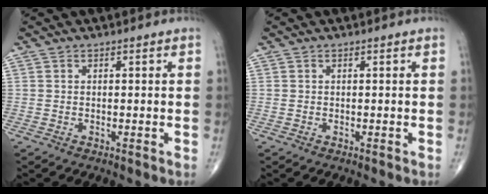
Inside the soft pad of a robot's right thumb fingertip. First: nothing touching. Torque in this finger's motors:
{"motor_torque": [0.28, 0.46, 0.01, -0.09, 0.01]}